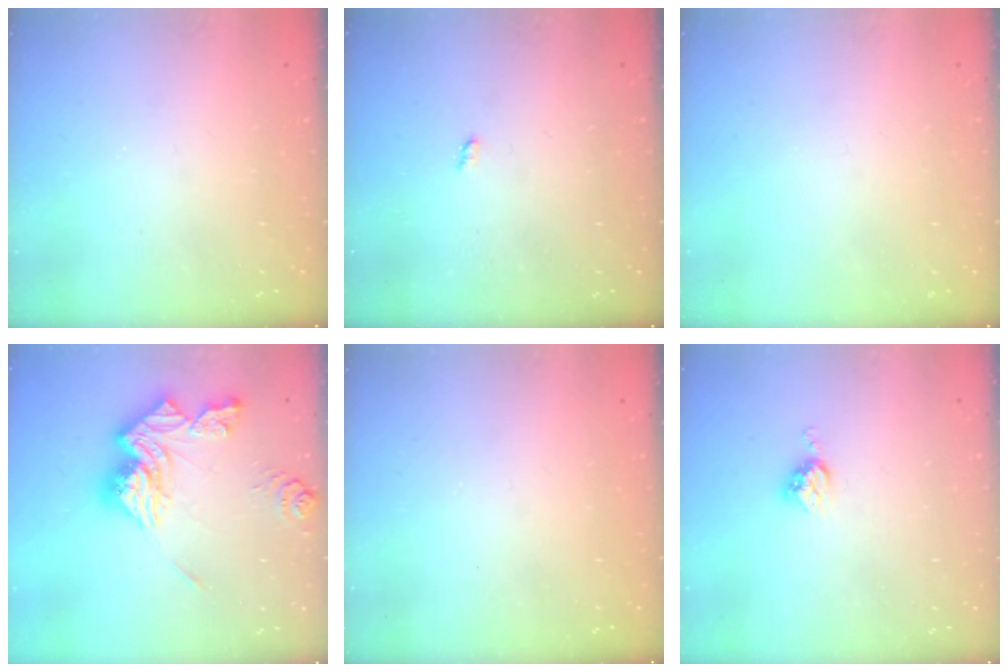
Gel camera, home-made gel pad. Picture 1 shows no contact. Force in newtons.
{"total": 1.2, "press": 1.2, "slide": 0.2}
{"total": 0.0}
{"total": 16.7, "press": 16.7, "slide": 1.6}
{"total": 0.0}
{"total": 5.1, "press": 5.1, "slide": 0.1}